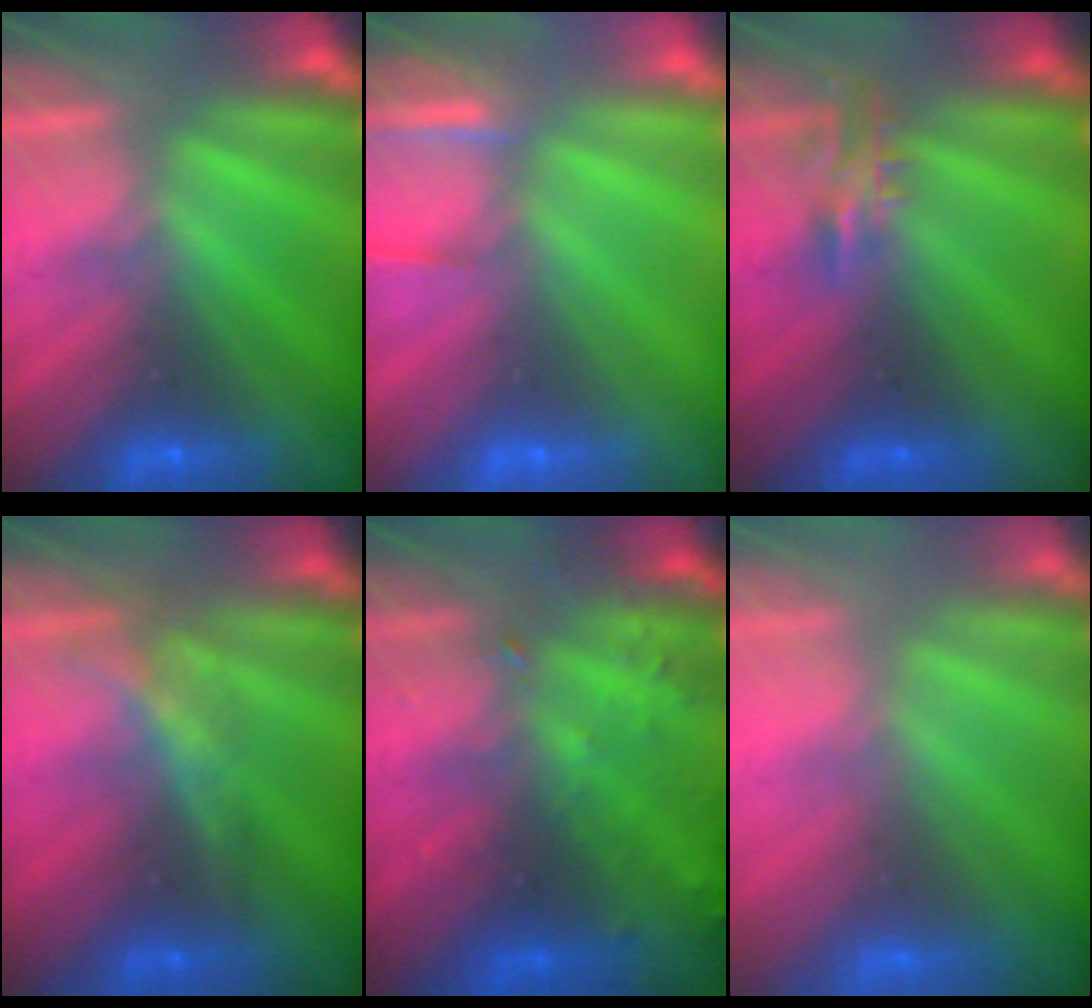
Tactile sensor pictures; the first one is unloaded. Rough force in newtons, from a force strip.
{"total": 4.4}
{"total": 3.5}
{"total": 1.7}
{"total": 7.9}
{"total": 2.9}